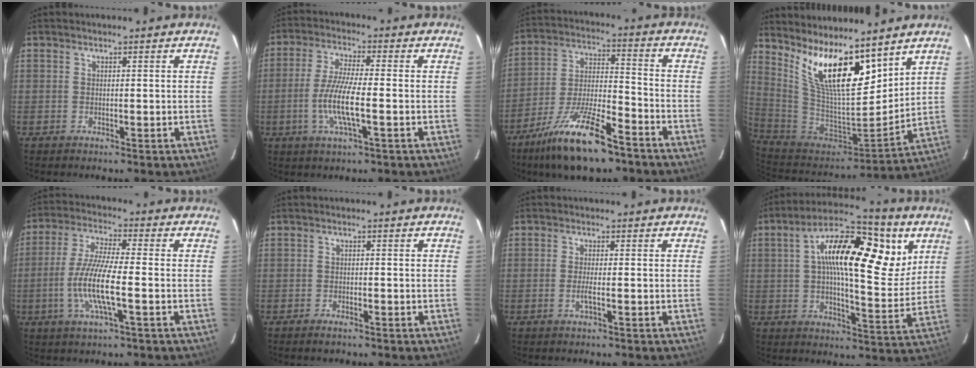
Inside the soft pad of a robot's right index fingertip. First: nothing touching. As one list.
[{"total": 9.1, "force": [-2.4, 1.0, 8.7], "torque": [-0.175, -0.006, -0.049]}, {"total": 16.8, "force": [-11.6, 4.7, 11.1], "torque": [-0.224, -0.015, -0.209]}, {"total": 17.4, "force": [11.1, 5.5, 12.2], "torque": [-0.219, -0.011, 0.216]}, {"total": 10.9, "force": [-2.9, 1.2, 10.5], "torque": [-0.216, -0.006, -0.058]}, {"total": 1.9, "force": [-1.5, 0.7, 0.9], "torque": [-0.023, 0.000, -0.027]}, {"total": 2.0, "force": [-0.8, -0.1, 1.8], "torque": [-0.036, -0.003, -0.016]}, {"total": 19.6, "force": [6.8, 7.3, 16.8], "torque": [-0.268, 0.023, 0.088]}]